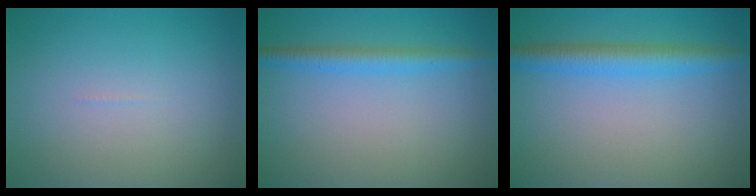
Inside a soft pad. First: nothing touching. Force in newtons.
{"total": 2.4, "press": 2.4, "slide": 0.2}
{"total": 3.6, "press": 3.5, "slide": 0.2}